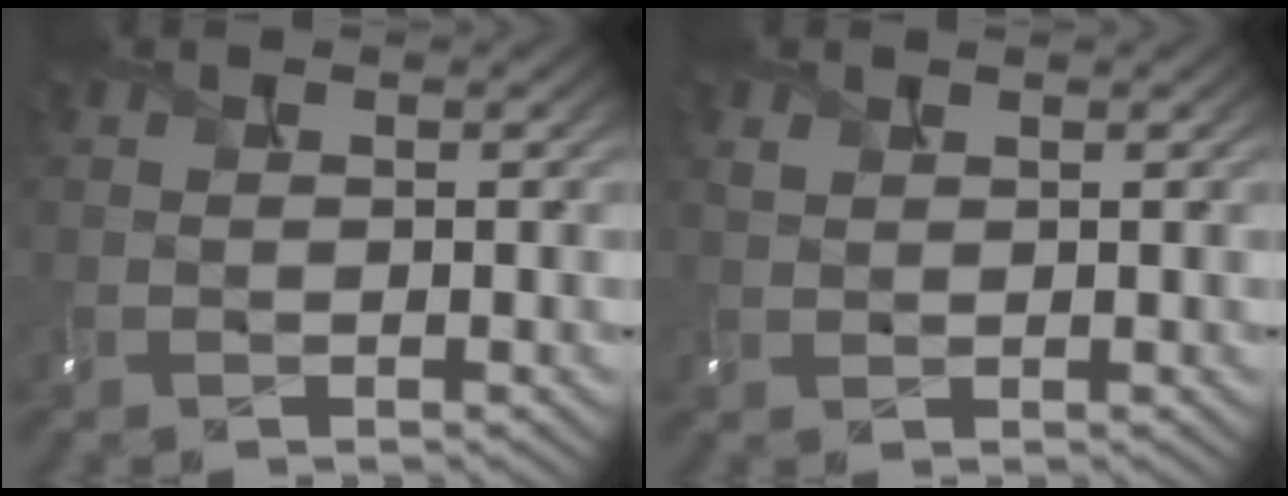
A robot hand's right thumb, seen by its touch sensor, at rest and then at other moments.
{"total": 0.7, "force": [0.7, 0.1, 0.0], "torque": [-0.009, 0.005, 0.024]}